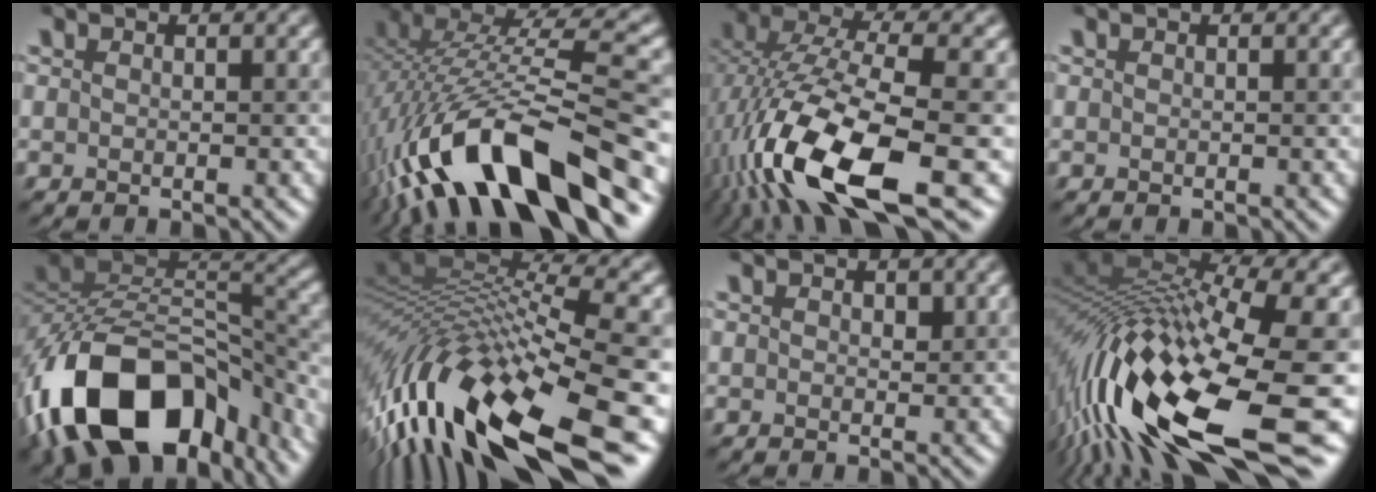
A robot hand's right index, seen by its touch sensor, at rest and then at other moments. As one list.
[{"total": 14.5, "force": [-5.9, 4.8, 12.3], "torque": [-0.239, 0.016, -0.094]}, {"total": 13.5, "force": [-5.1, 4.6, 11.6], "torque": [-0.243, -0.004, -0.093]}, {"total": 0.0}, {"total": 16.3, "force": [-8.9, 9.5, 9.8], "torque": [-0.203, 0.004, -0.147]}, {"total": 15.9, "force": [-6.2, 4.1, 14.1], "torque": [-0.271, 0.029, -0.114]}, {"total": 0.8, "force": [0.4, 0.5, 0.5], "torque": [-0.005, 0.001, 0.004]}, {"total": 17.4, "force": [-4.4, 5.1, 16.1], "torque": [-0.308, 0.008, -0.078]}]